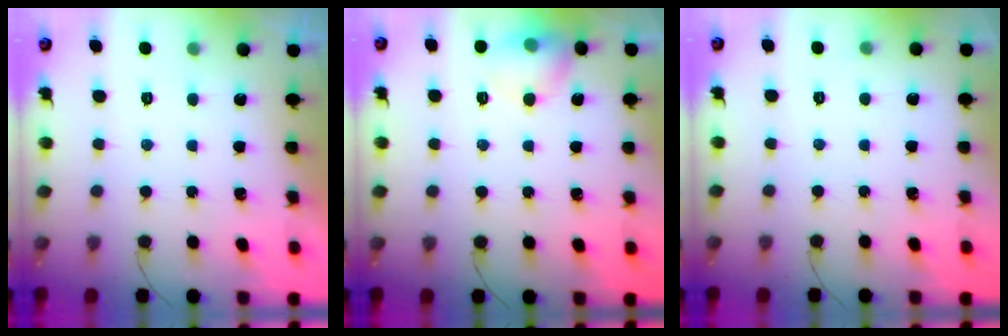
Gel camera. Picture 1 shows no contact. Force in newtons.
{"total": 9.3, "press": 9.1, "slide": 1.9}
{"total": 2.4, "press": 1.6, "slide": 1.8}